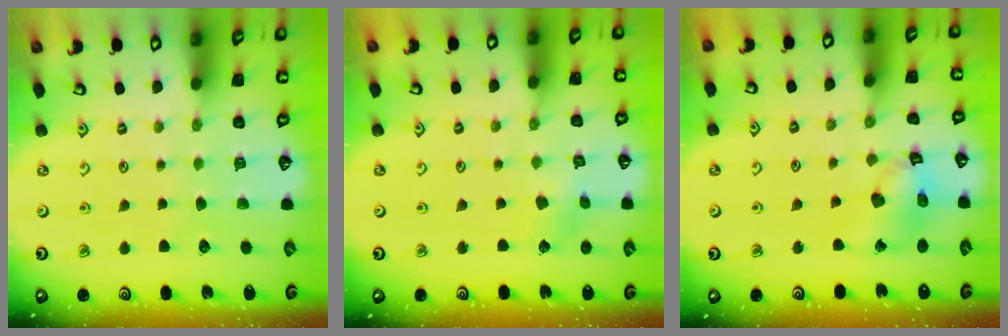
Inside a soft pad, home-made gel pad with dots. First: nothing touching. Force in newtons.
{"total": 2.7, "press": 2.7, "slide": 0.3}
{"total": 12.7, "press": 12.6, "slide": 1.5}